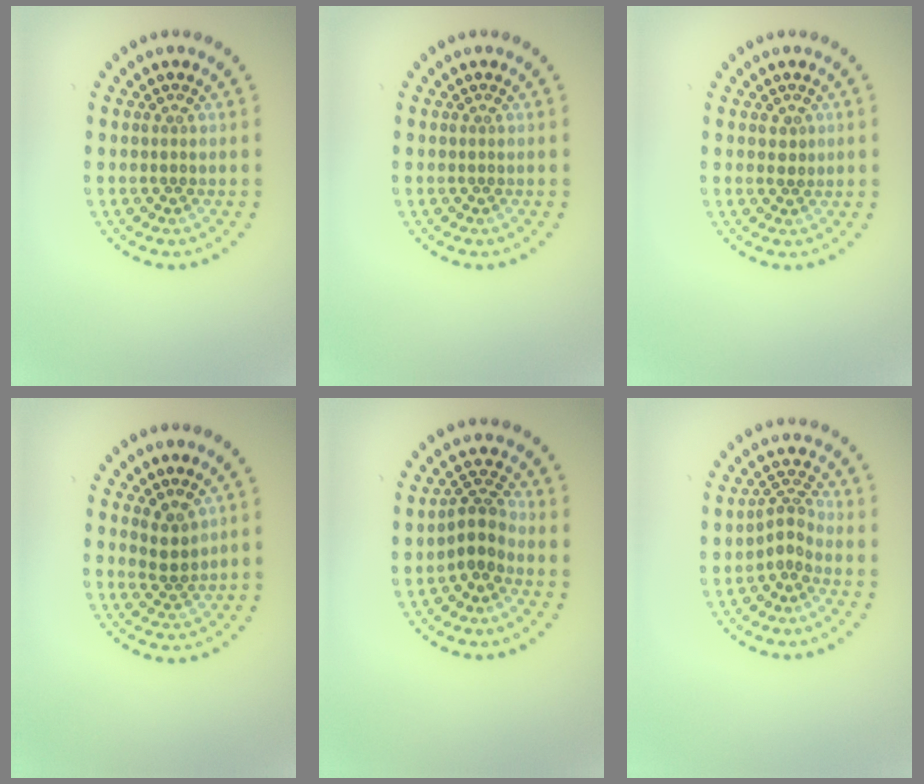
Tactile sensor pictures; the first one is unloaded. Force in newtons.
{"total": 0.0}
{"total": 1.0, "press": 0.9, "slide": 0.3}
{"total": 1.8, "press": 1.5, "slide": 1.1}
{"total": 2.7, "press": 2.1, "slide": 1.6}
{"total": 2.1, "press": 1.4, "slide": 1.5}